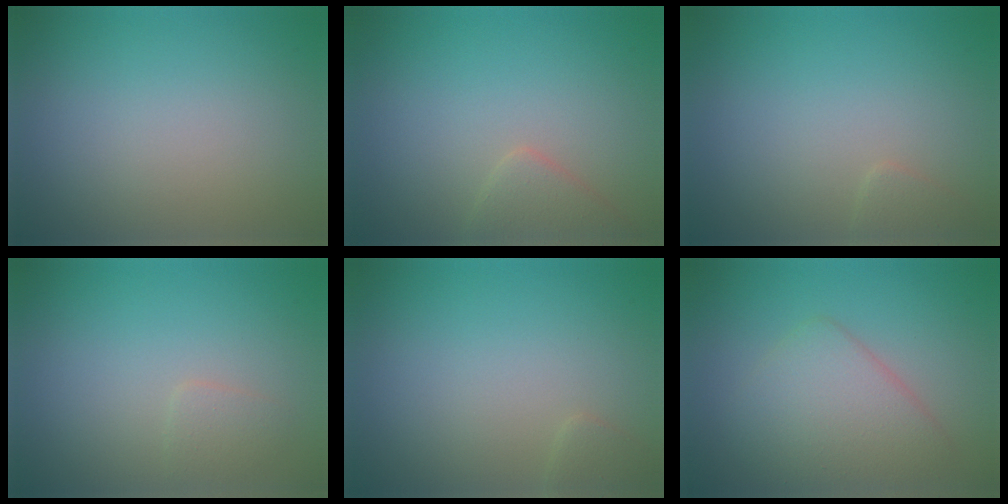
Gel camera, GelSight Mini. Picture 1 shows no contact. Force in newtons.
{"total": 2.2, "press": 2.2, "slide": 0.1}
{"total": 0.9, "press": 0.9, "slide": 0.1}
{"total": 1.2, "press": 1.2, "slide": 0.0}
{"total": 0.8, "press": 0.8, "slide": 0.0}
{"total": 4.4, "press": 4.4, "slide": 0.4}